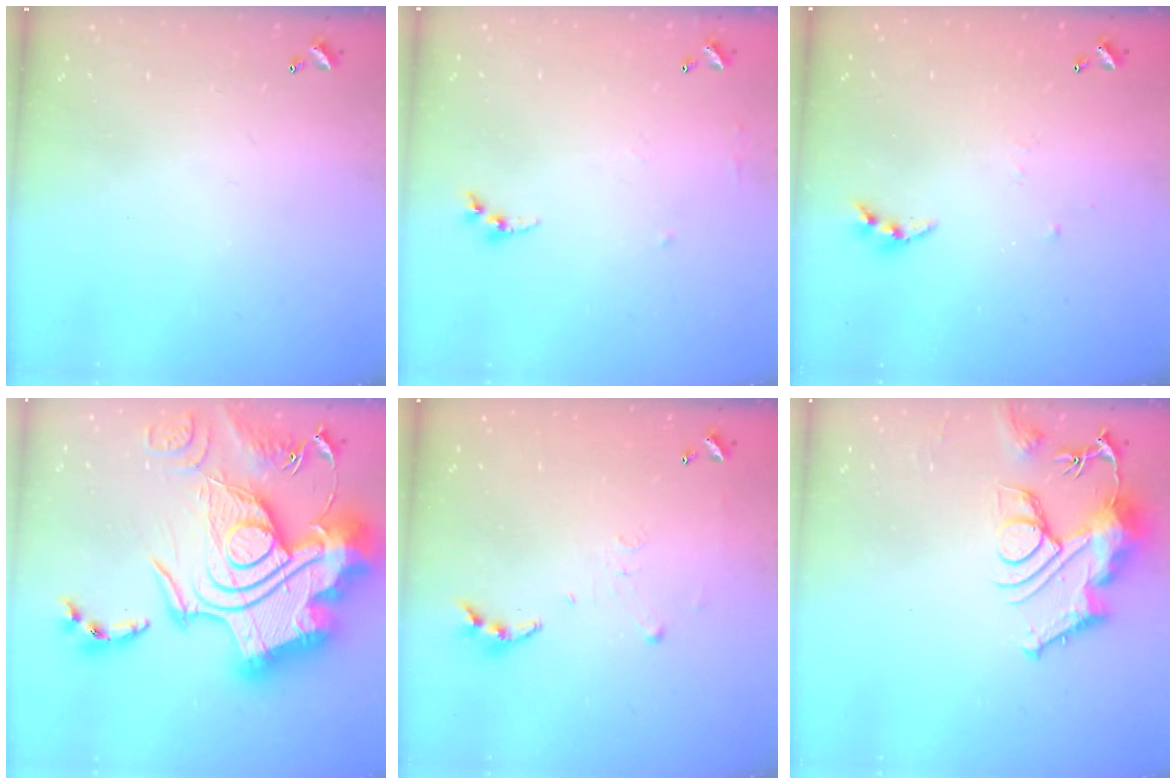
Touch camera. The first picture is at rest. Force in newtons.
{"total": 5.3, "press": 5.2, "slide": 0.6}
{"total": 4.7, "press": 4.7, "slide": 0.4}
{"total": 0.7, "press": 0.7, "slide": 0.1}
{"total": 5.8, "press": 5.8, "slide": 0.6}
{"total": 11.9, "press": 11.8, "slide": 1.6}